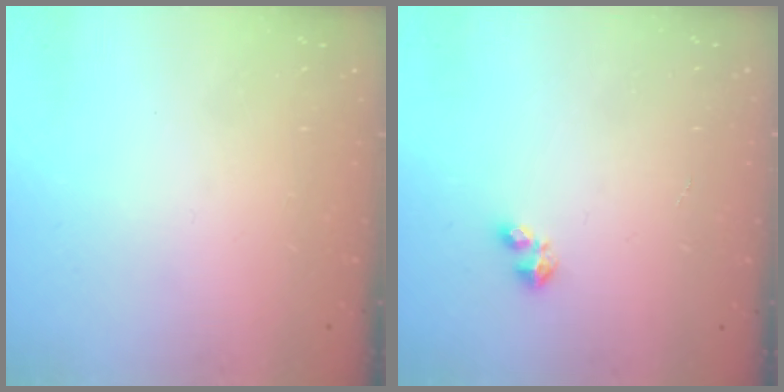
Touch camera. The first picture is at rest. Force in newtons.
{"total": 2.4, "press": 2.4, "slide": 0.5}